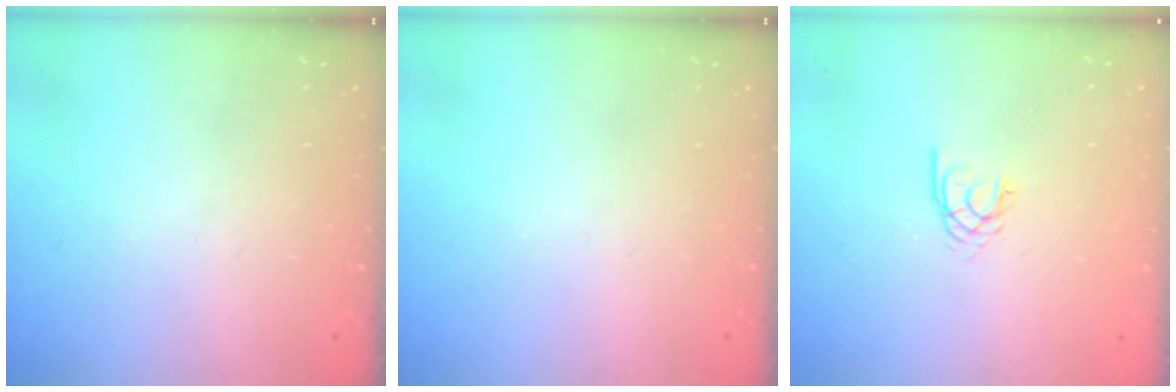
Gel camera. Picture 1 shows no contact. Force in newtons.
{"total": 0.0}
{"total": 2.3, "press": 2.3, "slide": 0.2}